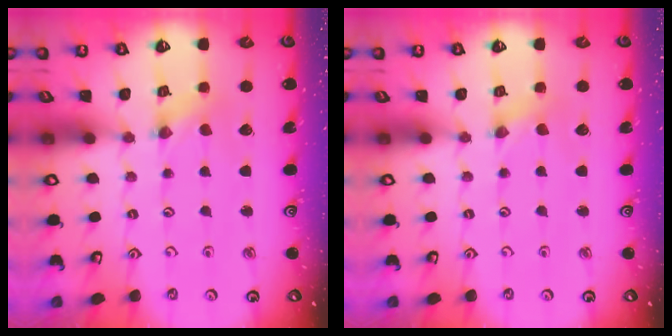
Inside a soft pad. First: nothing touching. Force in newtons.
{"total": 0.7, "press": 0.7, "slide": 0.1}